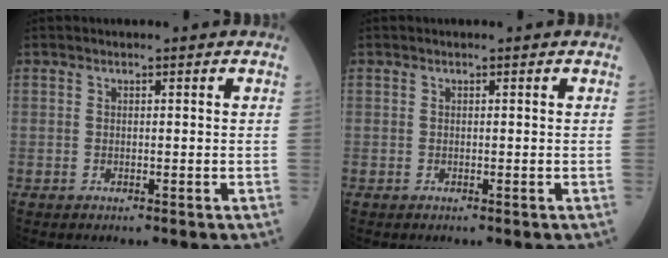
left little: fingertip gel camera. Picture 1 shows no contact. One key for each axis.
{"total": 0.0}